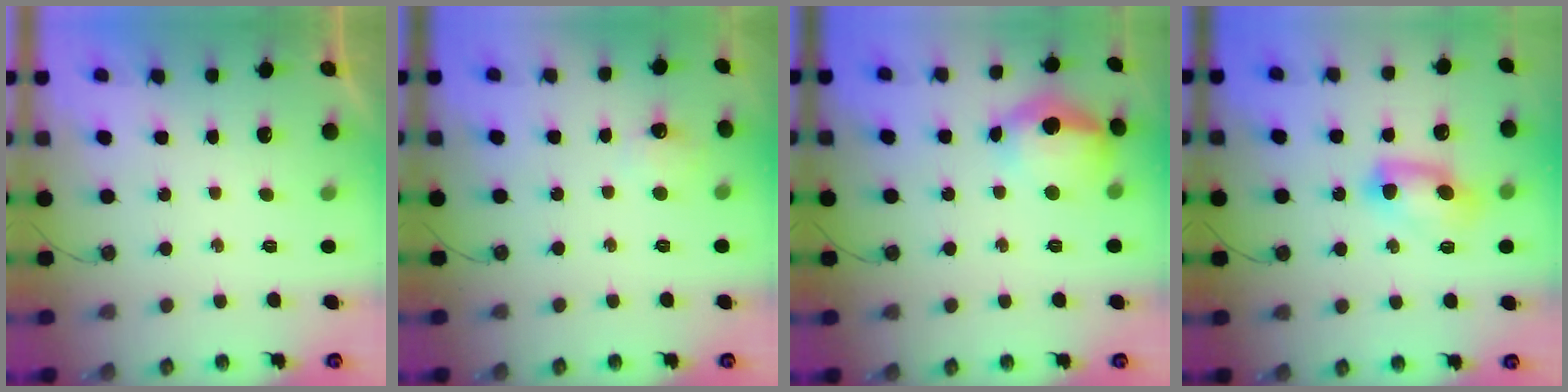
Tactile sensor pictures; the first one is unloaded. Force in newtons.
{"total": 7.1, "press": 7.0, "slide": 1.0}
{"total": 14.1, "press": 14.0, "slide": 1.9}
{"total": 10.0, "press": 9.9, "slide": 1.4}